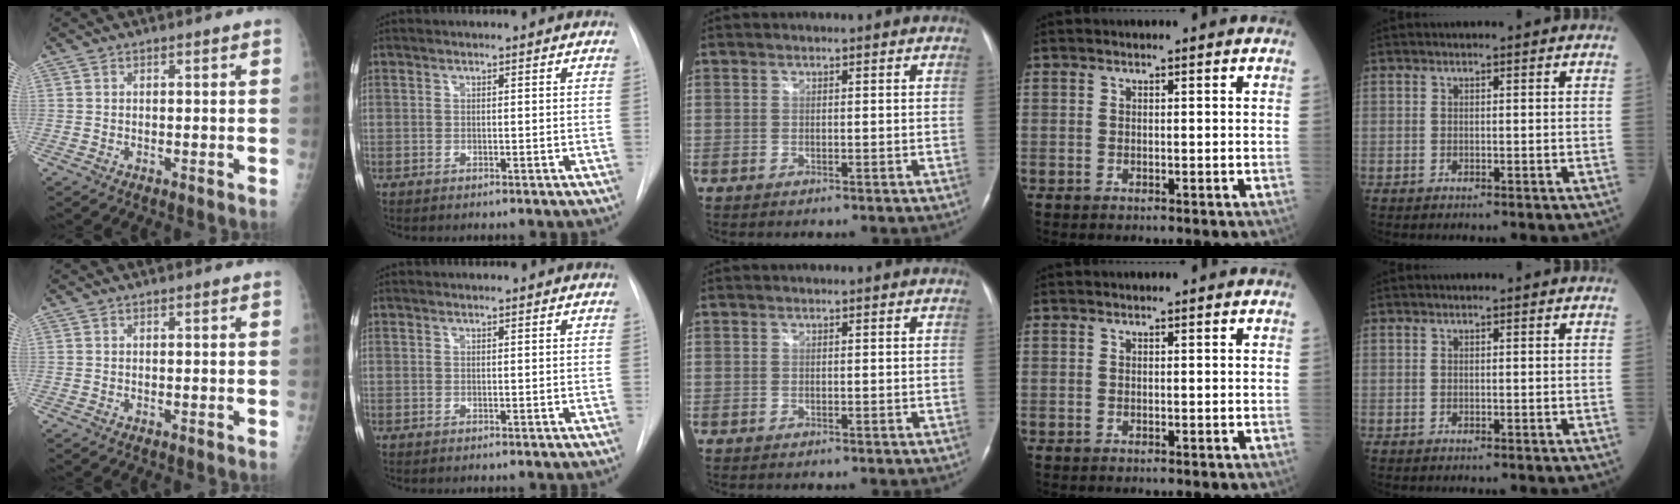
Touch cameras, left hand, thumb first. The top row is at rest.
{}